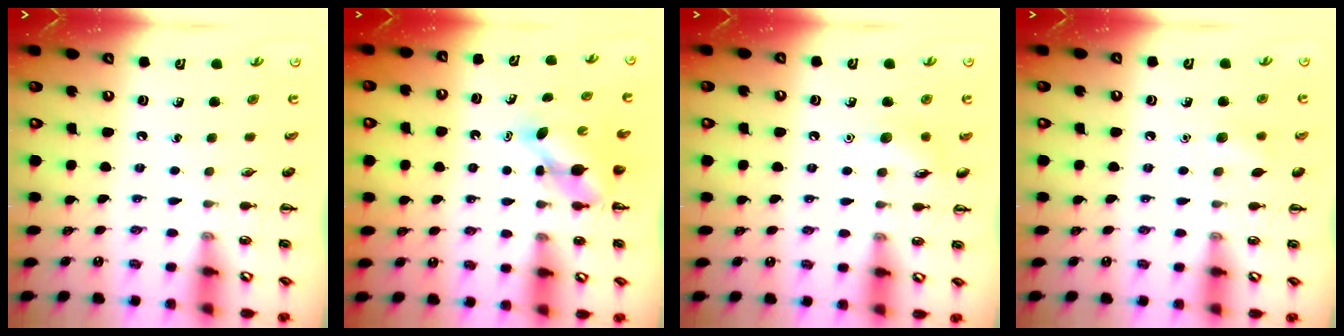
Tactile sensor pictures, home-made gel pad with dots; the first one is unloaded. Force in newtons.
{"total": 4.9, "press": 4.9, "slide": 0.5}
{"total": 6.9, "press": 6.8, "slide": 1.3}
{"total": 5.6, "press": 5.5, "slide": 1.4}